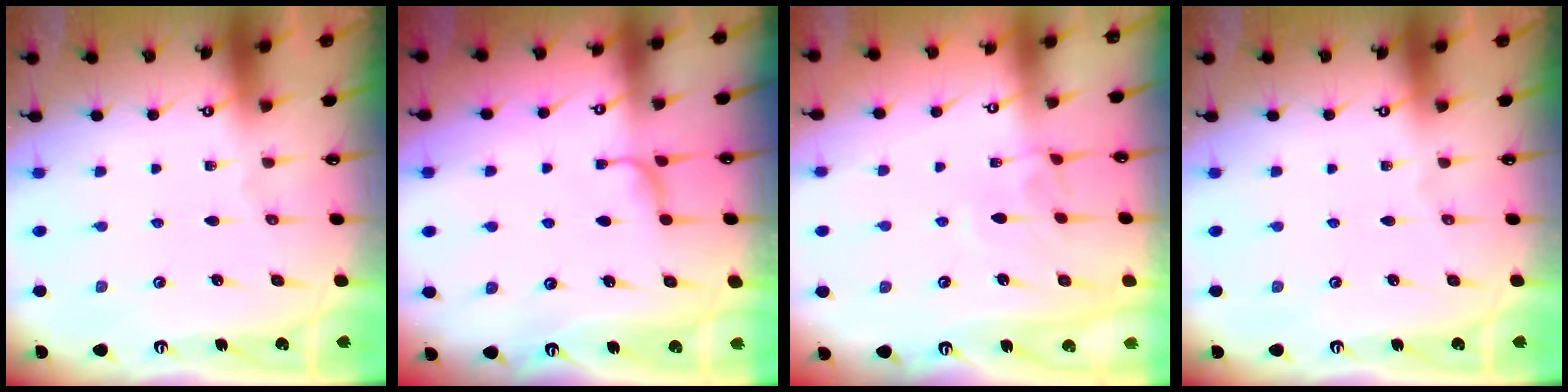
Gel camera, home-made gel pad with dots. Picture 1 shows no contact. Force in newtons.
{"total": 1.9, "press": 1.8, "slide": 0.6}
{"total": 3.2, "press": 3.2, "slide": 0.2}
{"total": 0.0}